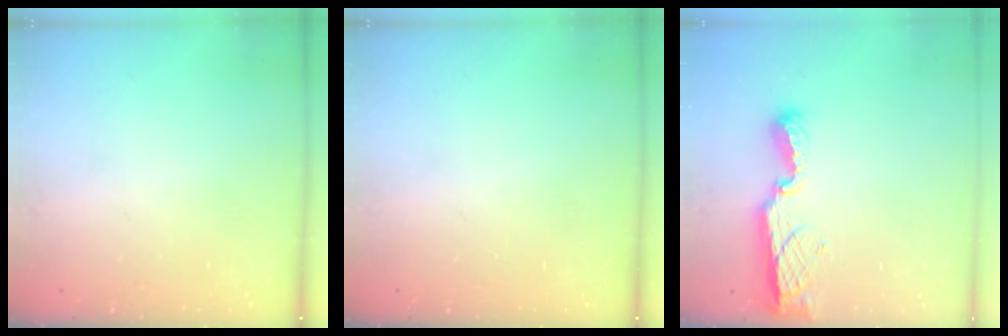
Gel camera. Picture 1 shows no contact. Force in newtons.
{"total": 0.0}
{"total": 7.9, "press": 7.9, "slide": 0.3}